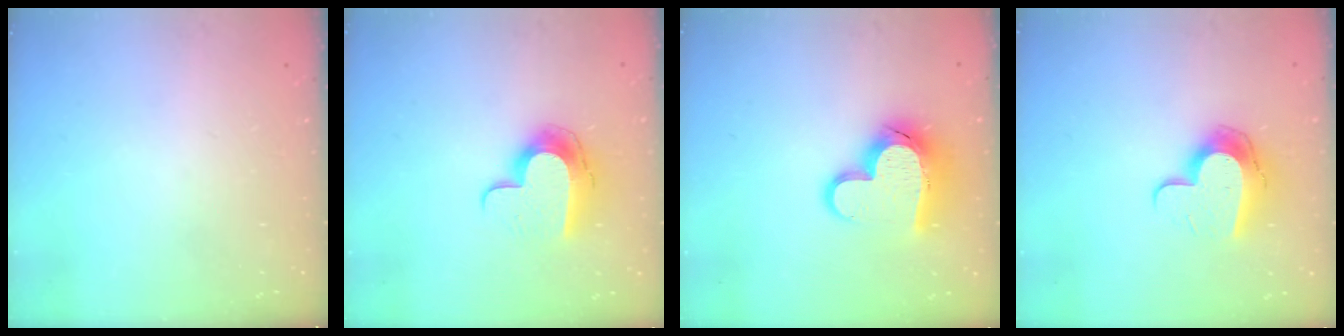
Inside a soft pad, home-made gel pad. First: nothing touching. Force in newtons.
{"total": 11.6, "press": 11.6, "slide": 0.9}
{"total": 14.9, "press": 14.9, "slide": 0.9}
{"total": 12.1, "press": 12.1, "slide": 0.4}